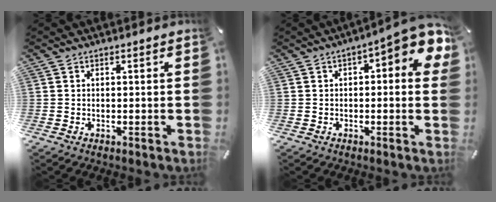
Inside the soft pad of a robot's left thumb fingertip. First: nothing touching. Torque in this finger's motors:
{"motor_torque": [0.22, 0.57, 0.55, 0.44, 0.10]}